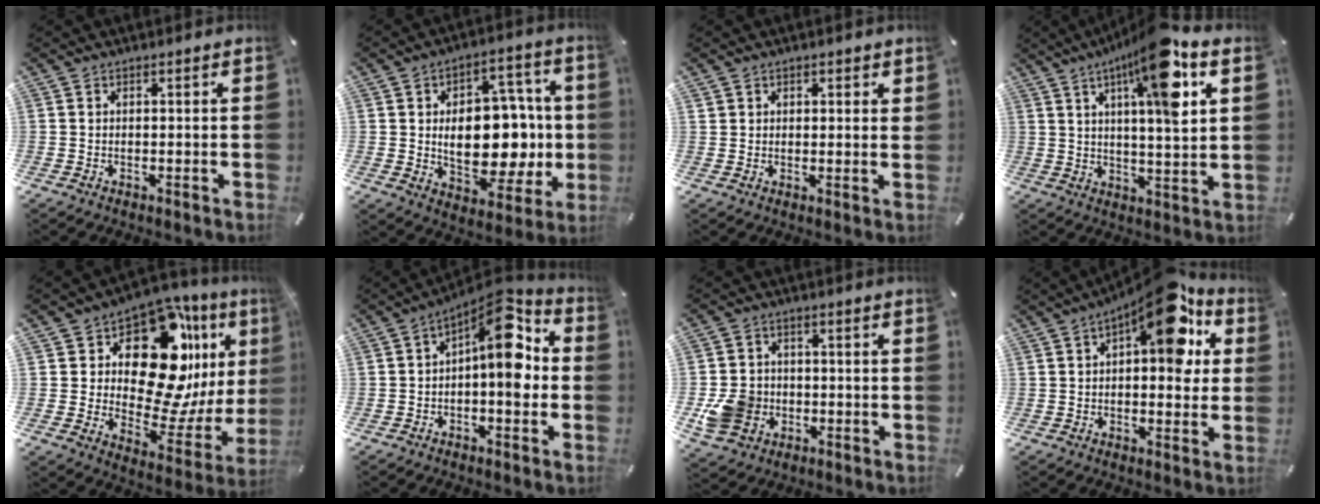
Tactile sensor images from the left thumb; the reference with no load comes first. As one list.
[{"total": 17.4, "force": [0.1, 11.3, 13.3], "torque": [-0.180, -0.004, 0.007]}, {"total": 1.7, "force": [1.2, 1.1, 0.3], "torque": [0.001, -0.002, 0.022]}, {"total": 15.4, "force": [7.1, 3.3, 13.2], "torque": [-0.203, -0.031, 0.107]}, {"total": 20.5, "force": [8.0, 11.5, 14.9], "torque": [-0.225, -0.078, 0.130]}, {"total": 12.3, "force": [2.3, 5.4, 10.9], "torque": [-0.141, -0.032, 0.035]}, {"total": 9.2, "force": [-2.2, 8.0, 4.0], "torque": [-0.090, 0.014, -0.041]}, {"total": 16.3, "force": [7.7, 6.9, 12.6], "torque": [-0.151, -0.057, 0.122]}]